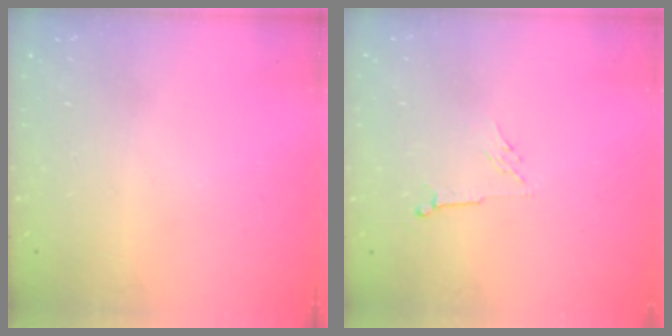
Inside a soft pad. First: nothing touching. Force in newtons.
{"total": 4.0, "press": 4.0, "slide": 0.7}